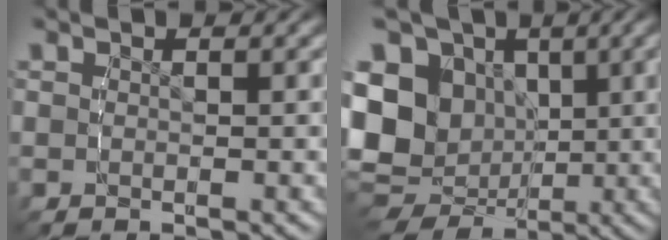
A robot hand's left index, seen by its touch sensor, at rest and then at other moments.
{"total": 15.6, "force": [-0.9, 13.0, 8.6], "torque": [-0.183, -0.057, 0.003]}